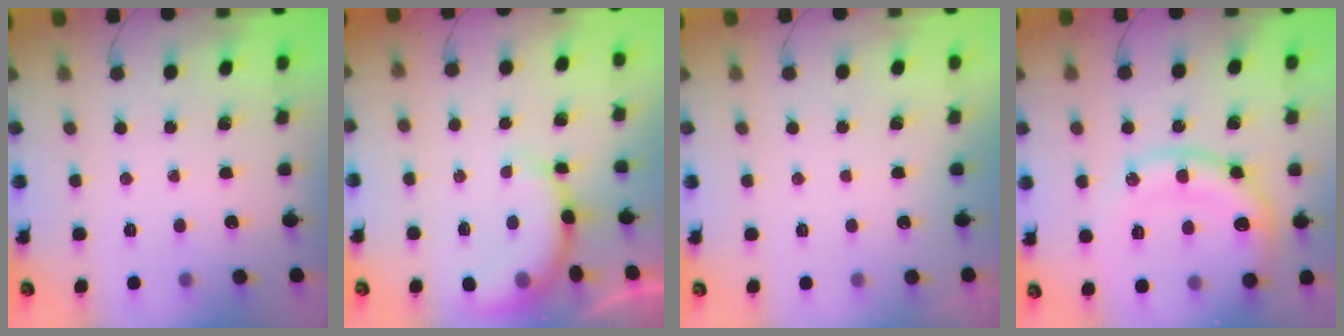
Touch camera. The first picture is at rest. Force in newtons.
{"total": 9.3, "press": 9.1, "slide": 1.8}
{"total": 3.0, "press": 3.0, "slide": 0.1}
{"total": 15.3, "press": 15.2, "slide": 1.5}